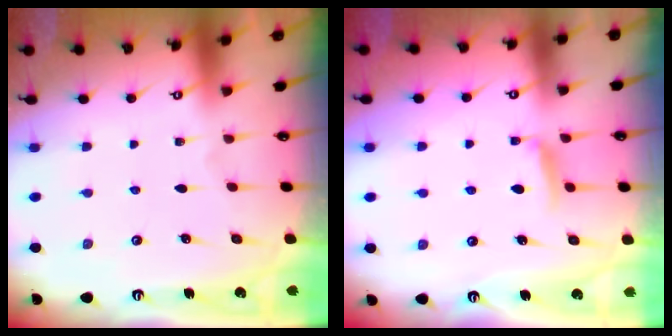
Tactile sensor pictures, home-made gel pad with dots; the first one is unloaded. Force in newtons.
{"total": 6.5, "press": 6.5, "slide": 1.0}